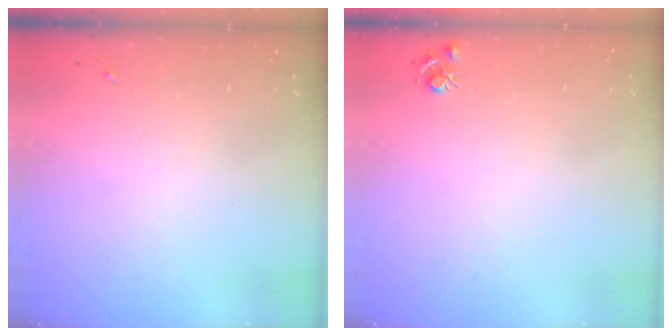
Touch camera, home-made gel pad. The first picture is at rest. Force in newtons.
{"total": 4.8, "press": 4.7, "slide": 0.7}